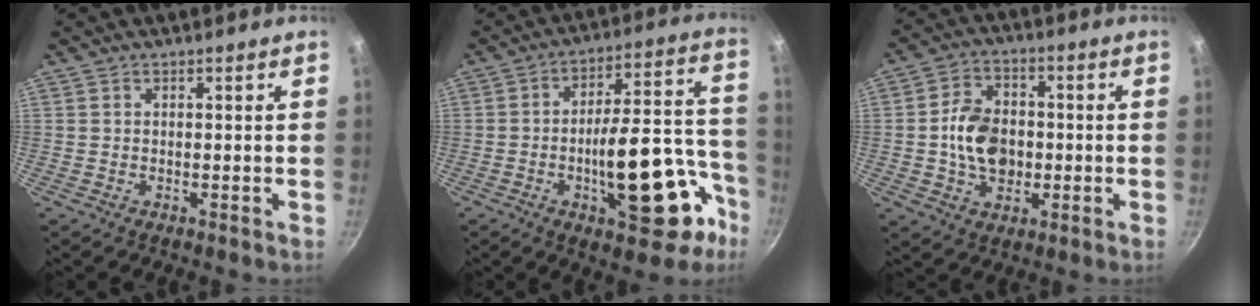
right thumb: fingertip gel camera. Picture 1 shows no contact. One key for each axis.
{"total": 21.1, "fx": -8.3, "fy": 8.9, "fz": 17.3, "tx": -0.197, "ty": 0.066, "tz": -0.113}
{"total": 10.8, "fx": -0.8, "fy": 8.0, "fz": 7.3, "tx": -0.102, "ty": 0.015, "tz": -0.017}